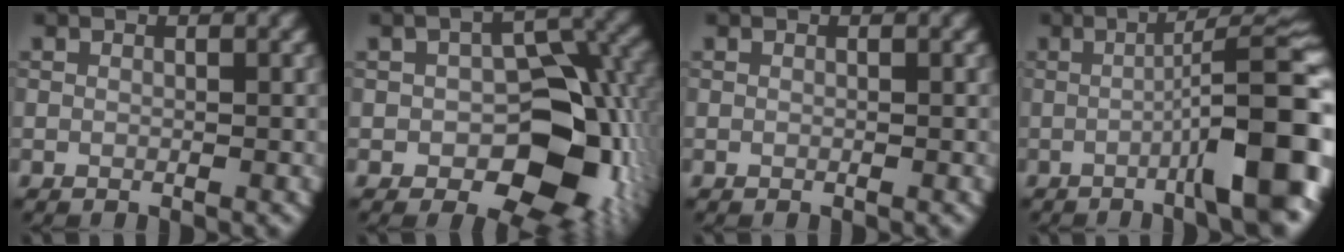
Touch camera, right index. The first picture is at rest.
{"total": 10.5, "force": [-2.1, 6.3, 8.1], "torque": [-0.092, -0.004, -0.029]}
{"total": 0.0}
{"total": 10.9, "force": [-3.0, 1.8, 10.3], "torque": [-0.126, 0.013, -0.051]}